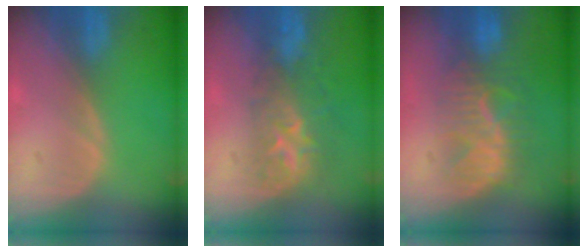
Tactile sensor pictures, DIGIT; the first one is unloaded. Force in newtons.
{"total": 8.5, "press": 7.3, "slide": 4.2}
{"total": 9.1, "press": 8.4, "slide": 3.5}